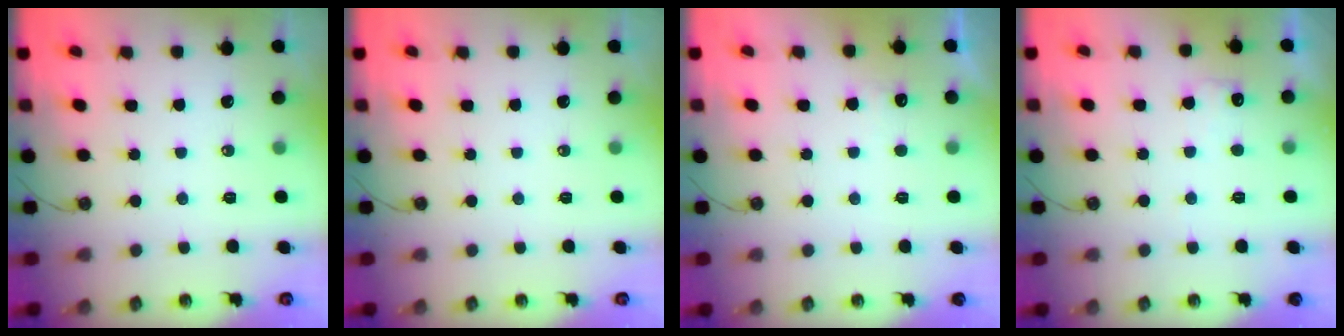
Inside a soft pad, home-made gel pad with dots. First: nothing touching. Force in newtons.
{"total": 0.0}
{"total": 4.8, "press": 4.6, "slide": 1.3}
{"total": 7.1, "press": 7.1, "slide": 0.8}